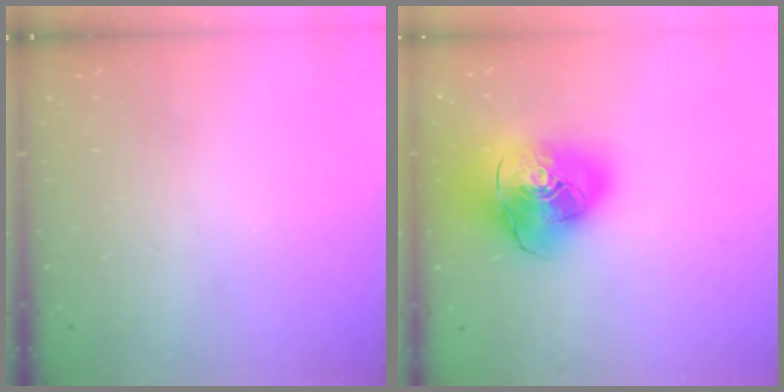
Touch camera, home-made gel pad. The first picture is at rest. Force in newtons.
{"total": 22.5, "press": 22.3, "slide": 3.4}